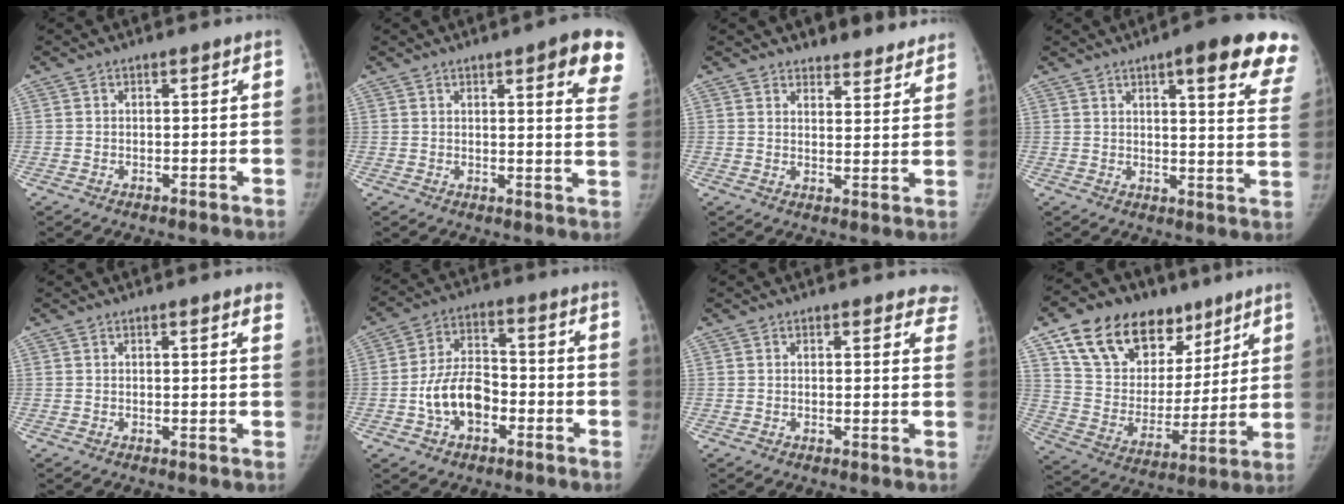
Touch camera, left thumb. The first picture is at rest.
{"total": 11.7, "force": [6.6, 2.6, 9.2], "torque": [-0.081, -0.029, 0.067]}
{"total": 9.4, "force": [8.7, 3.4, 1.4], "torque": [0.032, -0.046, 0.094]}
{"total": 19.2, "force": [11.8, 4.1, 14.6], "torque": [-0.154, -0.036, 0.128]}
{"total": 2.6, "force": [2.0, 0.4, 1.7], "torque": [-0.013, -0.002, 0.014]}
{"total": 10.3, "force": [-3.4, 6.6, 7.1], "torque": [-0.113, 0.033, -0.066]}
{"total": 4.4, "force": [3.9, 2.0, 0.5], "torque": [0.036, -0.017, 0.017]}
{"total": 23.4, "force": [13.8, 14.7, 11.8], "torque": [-0.159, -0.023, 0.244]}